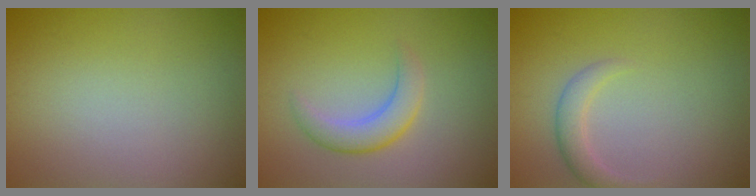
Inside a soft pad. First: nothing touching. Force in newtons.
{"total": 2.9, "press": 2.9, "slide": 0.2}
{"total": 2.0, "press": 2.0, "slide": 0.1}